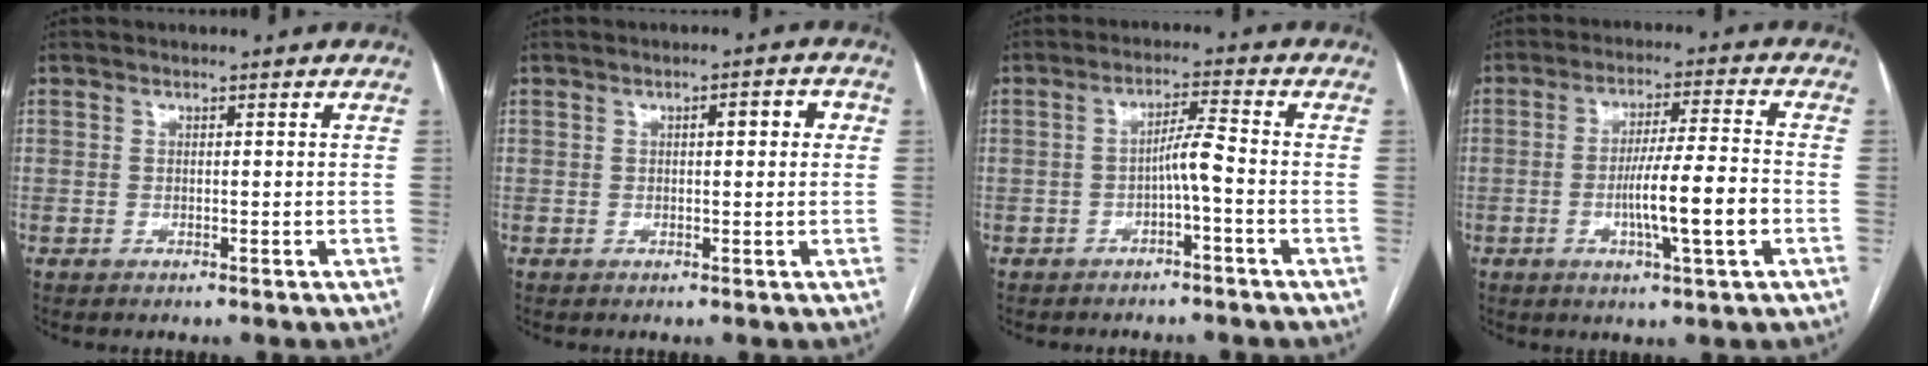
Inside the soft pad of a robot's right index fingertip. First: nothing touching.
{"total": 3.3, "force": [0.7, 1.0, 3.1], "torque": [-0.042, 0.014, 0.008]}
{"total": 3.6, "force": [-1.3, -0.3, 3.4], "torque": [-0.060, 0.009, -0.021]}
{"total": 9.5, "force": [-2.5, 0.1, 9.2], "torque": [-0.161, -0.001, -0.043]}